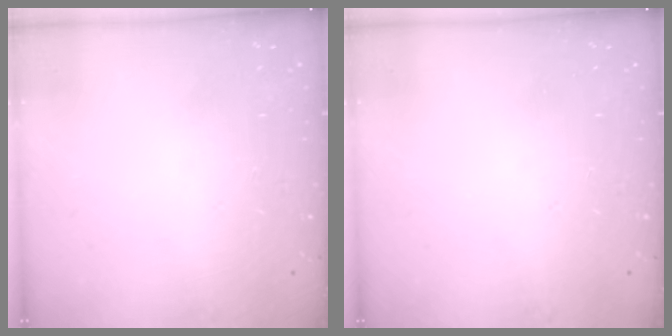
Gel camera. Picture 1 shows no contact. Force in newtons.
{"total": 0.0}